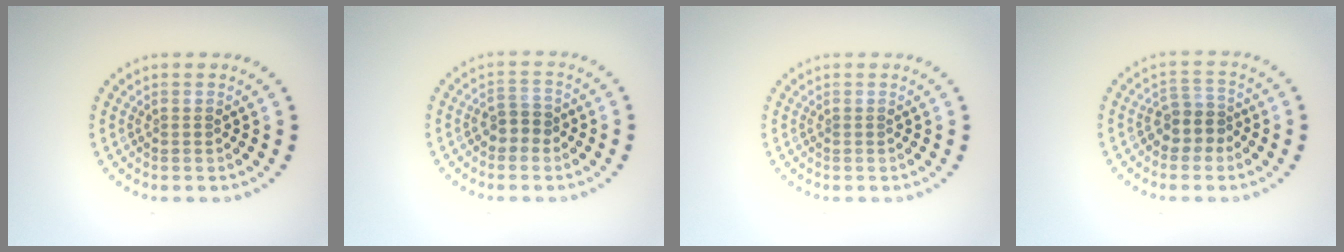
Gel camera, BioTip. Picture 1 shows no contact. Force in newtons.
{"total": 2.0, "press": 1.9, "slide": 0.6}
{"total": 0.0}
{"total": 2.6, "press": 2.3, "slide": 1.3}